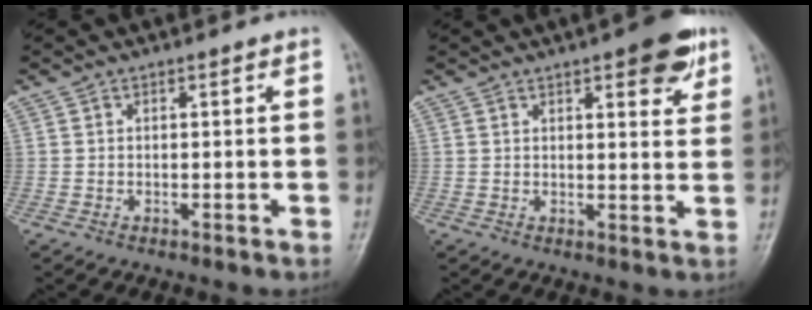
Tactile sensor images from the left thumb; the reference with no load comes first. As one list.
[{"total": 7.9, "force": [4.6, 2.7, 5.9], "torque": [-0.053, -0.019, 0.055]}]